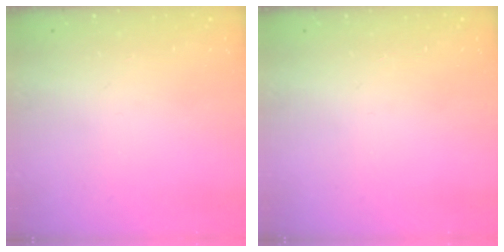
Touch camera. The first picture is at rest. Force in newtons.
{"total": 0.0}